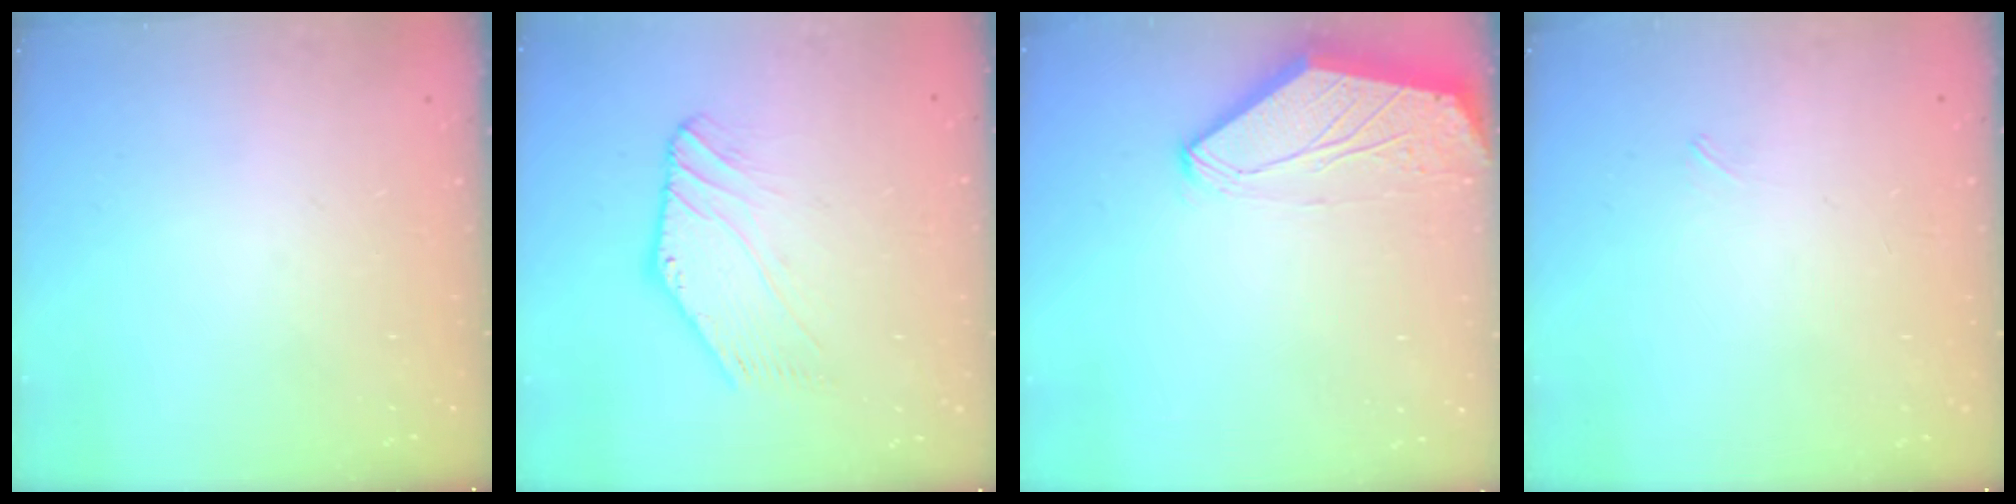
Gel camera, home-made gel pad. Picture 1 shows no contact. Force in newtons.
{"total": 3.3, "press": 3.3, "slide": 0.6}
{"total": 0.0}
{"total": 2.8, "press": 2.7, "slide": 0.6}